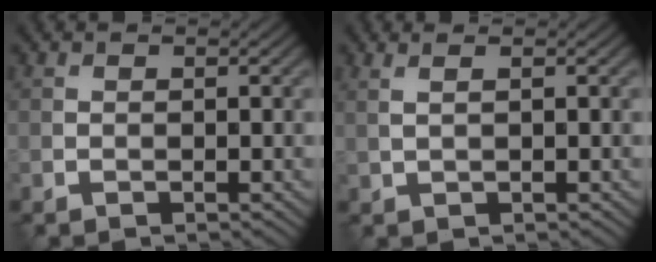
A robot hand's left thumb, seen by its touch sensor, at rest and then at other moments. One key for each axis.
{"total": 1.7, "fx": 0.9, "fy": 0.4, "fz": 1.3, "tx": -0.022, "ty": -0.001, "tz": 0.010}